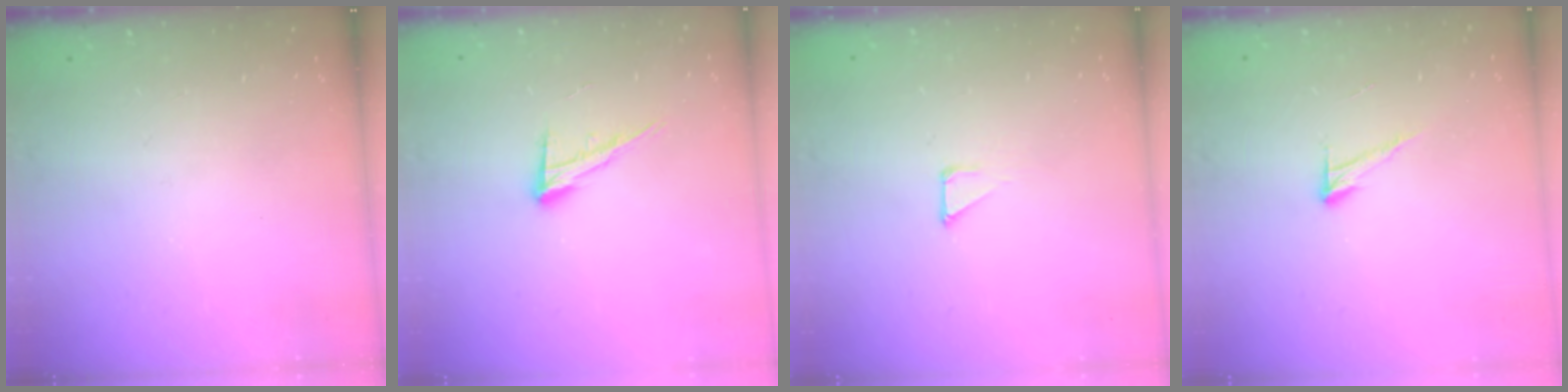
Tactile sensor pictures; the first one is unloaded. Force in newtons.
{"total": 10.6, "press": 10.5, "slide": 1.6}
{"total": 1.2, "press": 1.2, "slide": 0.0}
{"total": 7.1, "press": 7.0, "slide": 0.4}